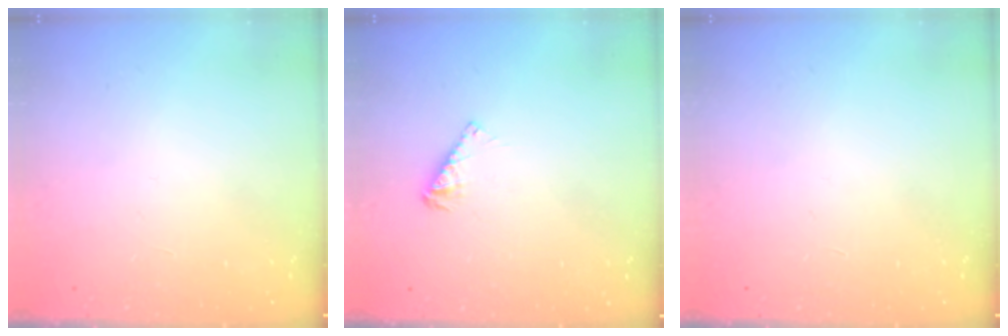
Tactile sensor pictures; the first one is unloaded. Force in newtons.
{"total": 3.9, "press": 3.9, "slide": 0.2}
{"total": 0.0}